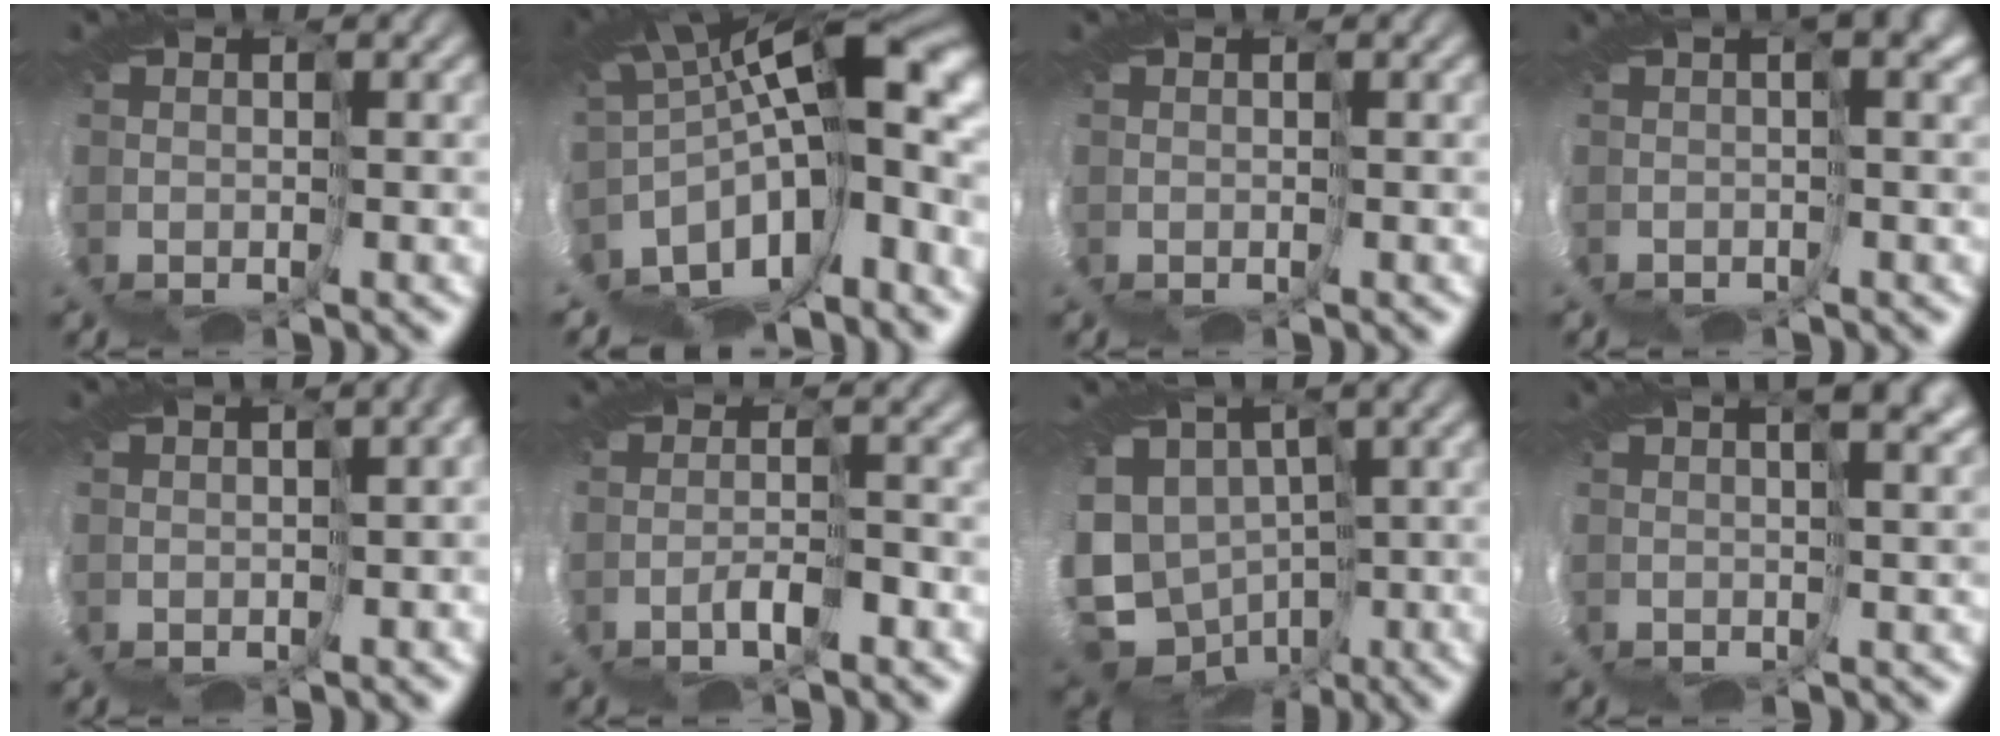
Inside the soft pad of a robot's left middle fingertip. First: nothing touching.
{"total": 8.8, "force": [-2.8, 0.8, 8.3], "torque": [-0.148, -0.015, -0.042]}
{"total": 0.0}
{"total": 2.6, "force": [-0.2, -2.6, -0.2], "torque": [0.003, -0.012, 0.009]}
{"total": 2.4, "force": [-0.8, 1.1, 2.0], "torque": [-0.032, 0.006, 0.009]}
{"total": 4.7, "force": [0.2, -4.3, -2.1], "torque": [0.023, 0.003, -0.005]}
{"total": 4.5, "force": [-1.1, 4.3, 0.6], "torque": [-0.055, -0.020, -0.018]}
{"total": 3.3, "force": [2.0, -1.5, 2.0], "torque": [-0.031, 0.003, 0.041]}